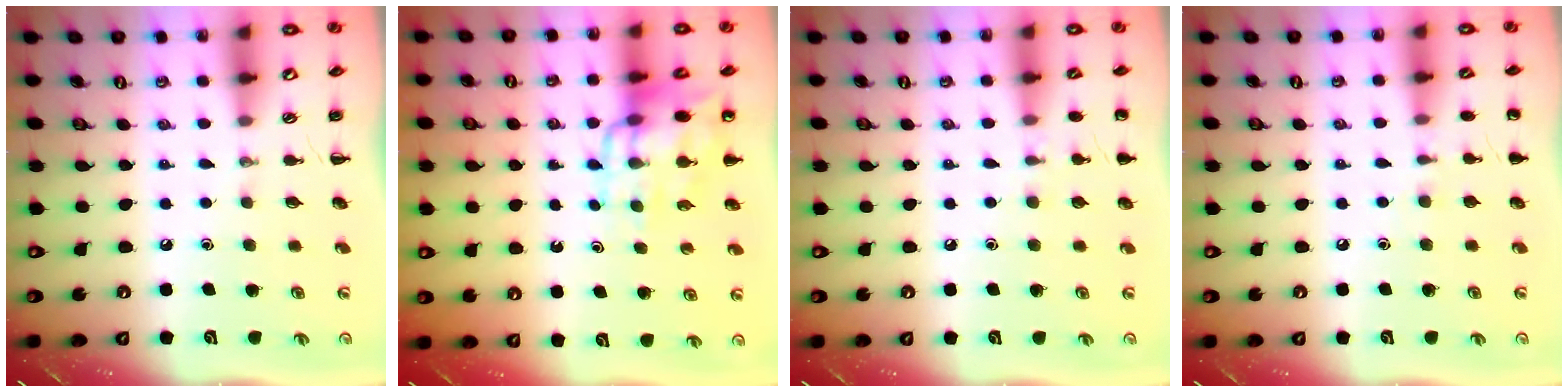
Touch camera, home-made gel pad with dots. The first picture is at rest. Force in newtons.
{"total": 13.1, "press": 12.8, "slide": 2.9}
{"total": 6.3, "press": 6.1, "slide": 1.6}
{"total": 4.8, "press": 4.5, "slide": 1.5}